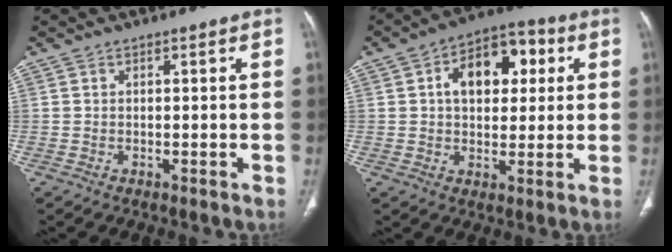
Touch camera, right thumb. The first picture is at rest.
{"total": 12.9, "force": [3.2, 8.0, 9.5], "torque": [-0.108, 0.018, 0.043]}